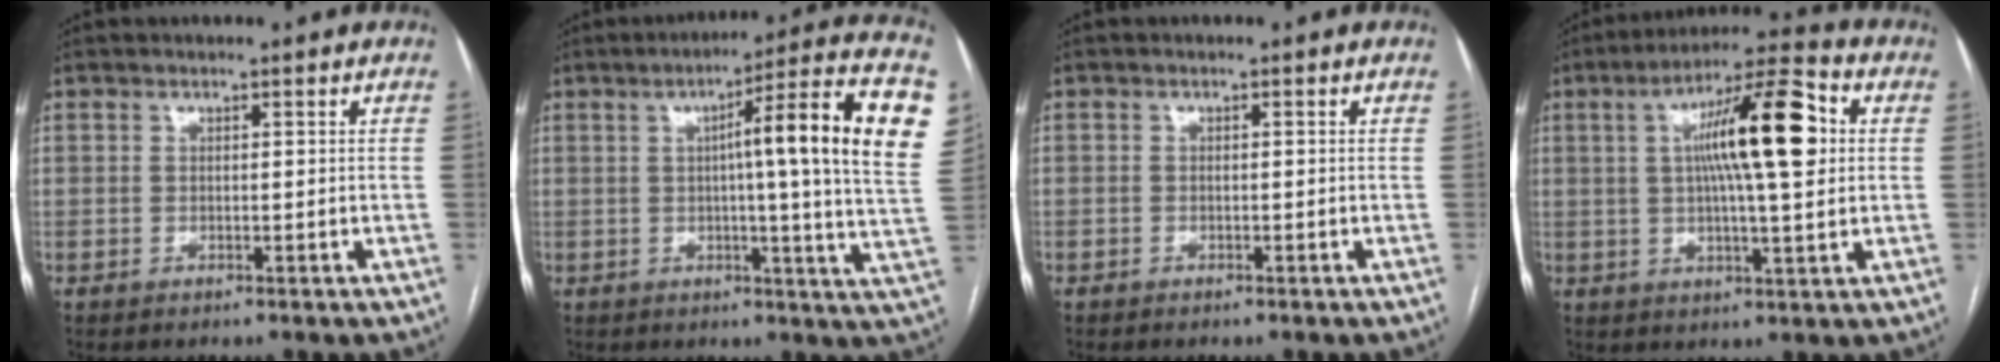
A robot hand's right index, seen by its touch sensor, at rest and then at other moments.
{"total": 19.5, "force": [4.3, -0.7, 19.0], "torque": [-0.216, 0.019, 0.046]}
{"total": 0.5, "force": [-0.5, 0.1, 0.2], "torque": [-0.007, 0.000, -0.009]}
{"total": 14.7, "force": [2.8, 1.9, 14.3], "torque": [-0.237, 0.025, 0.040]}